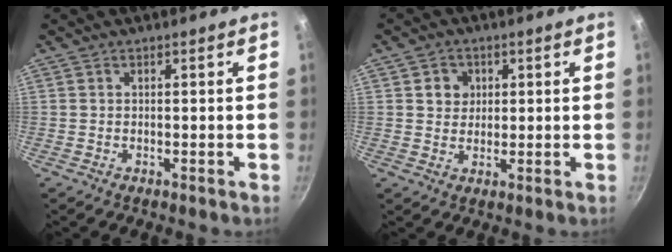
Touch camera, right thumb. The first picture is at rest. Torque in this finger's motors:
{"motor_torque": [-0.16, -0.14, 0.82, 0.09, 0.14]}